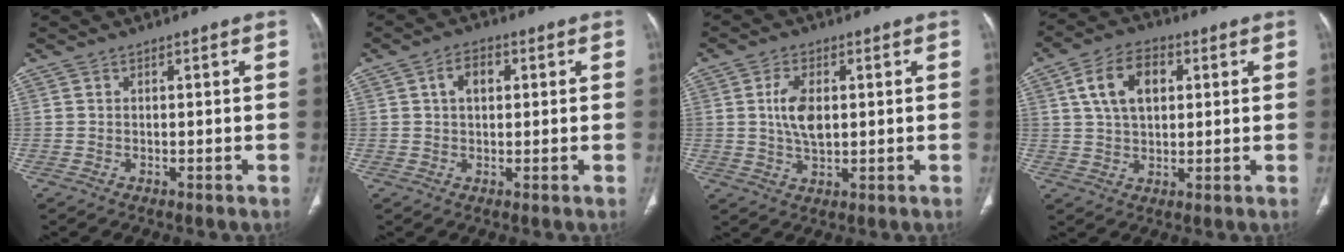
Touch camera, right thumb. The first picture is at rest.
{"total": 4.5, "force": [1.1, 2.9, 3.2], "torque": [-0.049, 0.009, 0.017]}
{"total": 6.6, "force": [0.9, 3.6, 5.5], "torque": [-0.104, -0.003, 0.018]}
{"total": 10.2, "force": [2.9, 6.4, 7.4], "torque": [-0.120, 0.007, 0.048]}